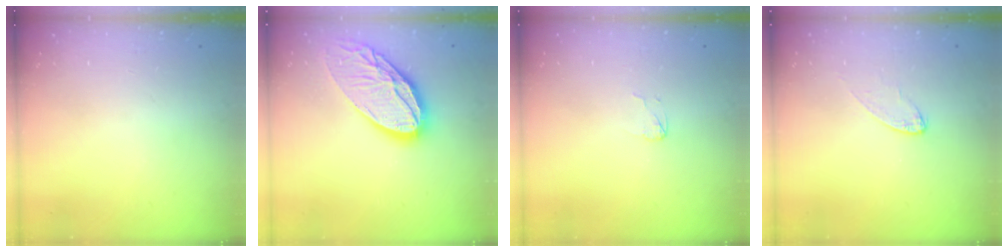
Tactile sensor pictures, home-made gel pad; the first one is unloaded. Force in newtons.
{"total": 18.6, "press": 18.5, "slide": 1.9}
{"total": 2.9, "press": 2.9, "slide": 0.2}
{"total": 5.4, "press": 5.4, "slide": 0.4}